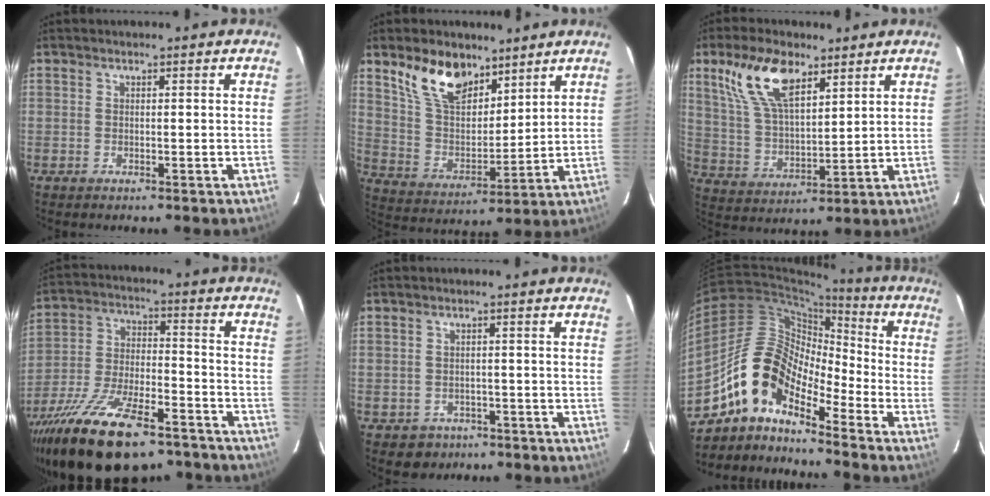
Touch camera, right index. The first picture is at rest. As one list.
[{"total": 13.5, "force": [9.1, 7.0, 7.1], "torque": [-0.143, 0.014, 0.178]}, {"total": 13.1, "force": [7.4, 5.9, 9.1], "torque": [-0.180, 0.020, 0.153]}, {"total": 24.9, "force": [-17.6, 9.4, 14.9], "torque": [-0.288, -0.037, -0.277]}, {"total": 4.1, "force": [-1.9, 3.6, 0.3], "torque": [-0.015, 0.013, -0.021]}, {"total": 12.5, "force": [-9.2, 5.1, 6.8], "torque": [-0.111, 0.018, -0.191]}]